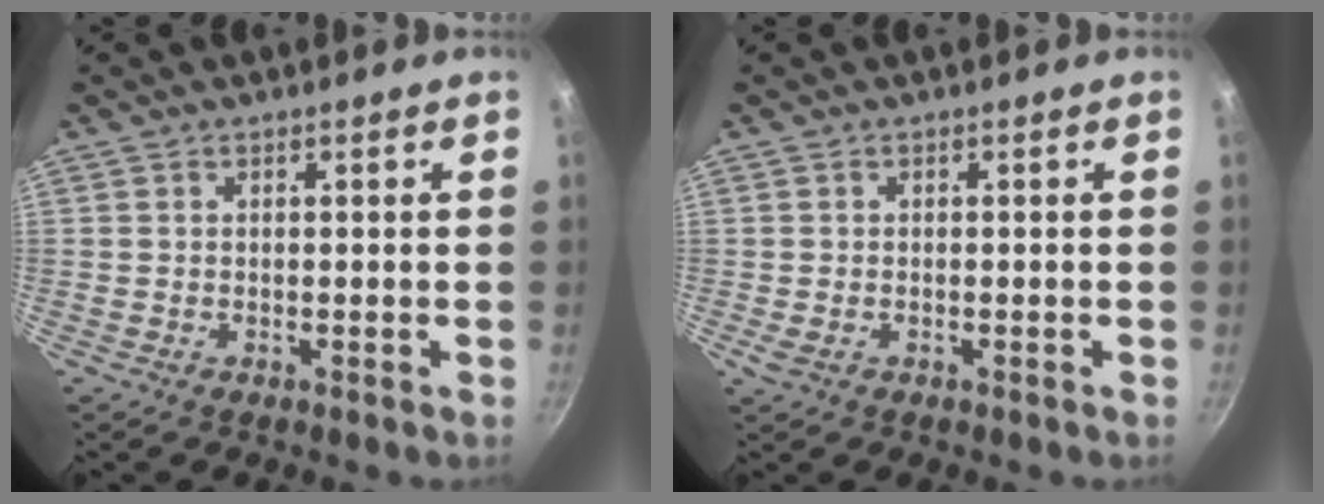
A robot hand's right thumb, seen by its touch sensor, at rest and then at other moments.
{"total": 1.7, "force": [-0.5, 1.2, 1.1], "torque": [-0.023, -0.004, -0.007]}